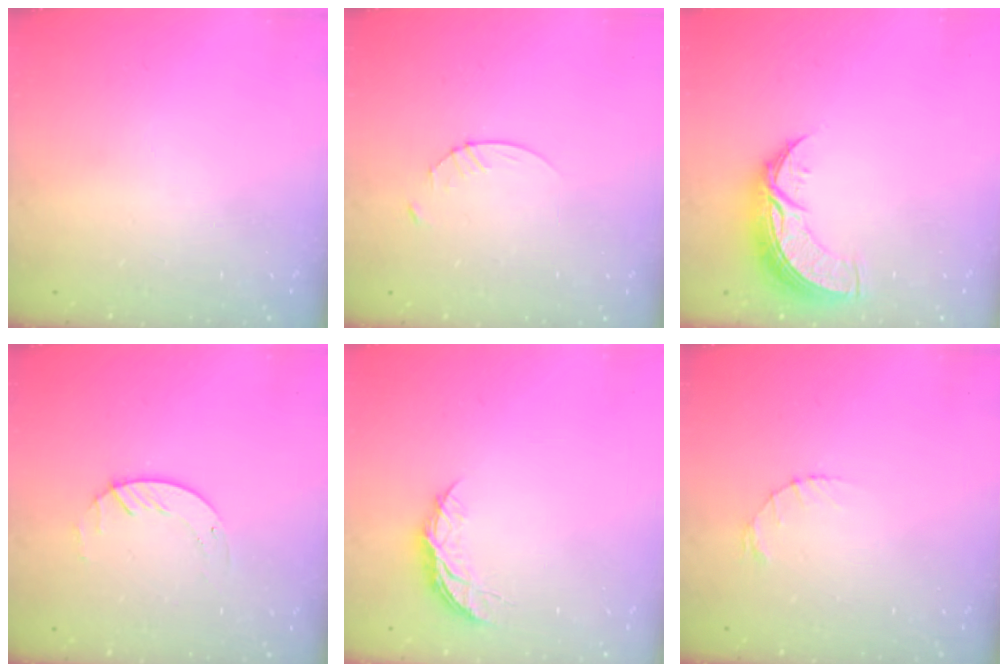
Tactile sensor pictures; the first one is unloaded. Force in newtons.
{"total": 2.9, "press": 2.9, "slide": 0.4}
{"total": 9.5, "press": 9.5, "slide": 0.8}
{"total": 2.6, "press": 2.6, "slide": 0.3}
{"total": 5.2, "press": 5.1, "slide": 0.5}
{"total": 1.2, "press": 1.1, "slide": 0.2}